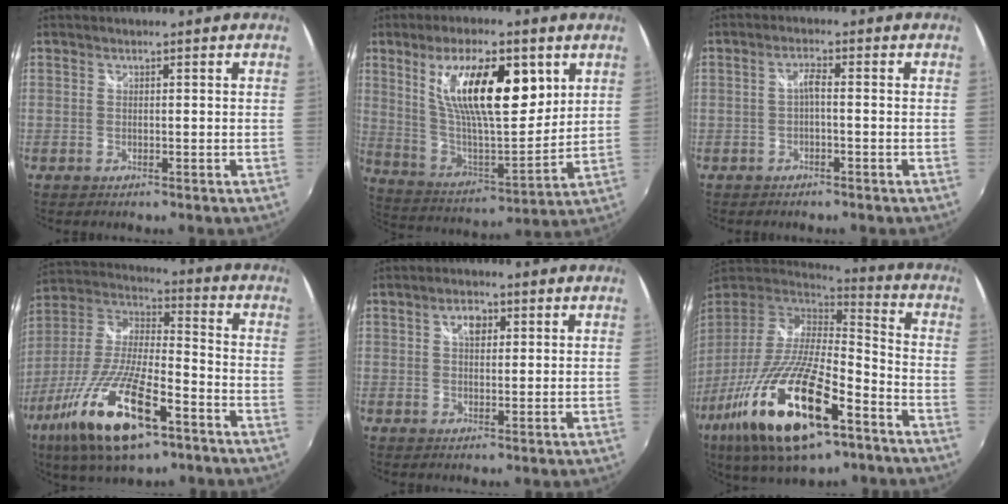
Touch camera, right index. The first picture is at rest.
{"total": 20.1, "force": [8.1, 6.9, 17.0], "torque": [-0.292, 0.001, 0.150]}
{"total": 2.0, "force": [-0.7, 0.3, 1.8], "torque": [-0.037, 0.005, -0.014]}
{"total": 22.5, "force": [-12.0, 7.2, 17.7], "torque": [-0.356, -0.049, -0.221]}
{"total": 3.3, "force": [1.1, 2.1, 2.3], "torque": [-0.035, 0.009, 0.017]}
{"total": 28.2, "force": [-15.1, 9.0, 22.0], "torque": [-0.429, -0.063, -0.264]}